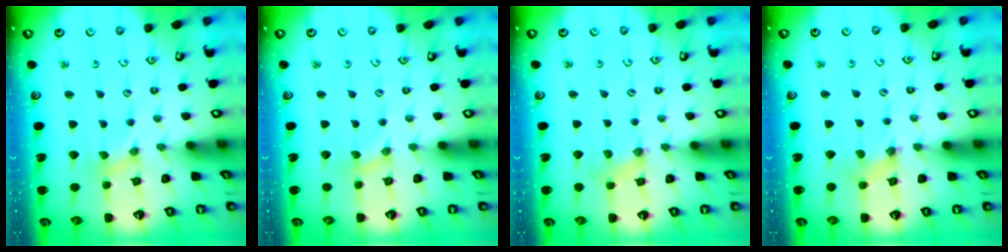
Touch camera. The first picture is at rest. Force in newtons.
{"total": 0.0}
{"total": 1.3, "press": 1.2, "slide": 0.3}
{"total": 0.8, "press": 0.7, "slide": 0.3}